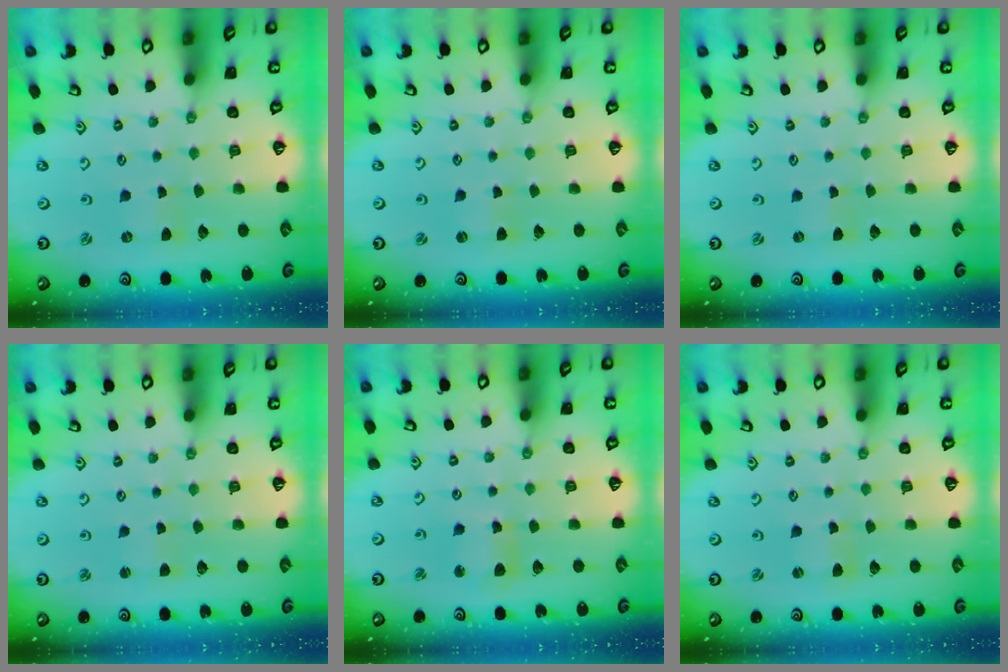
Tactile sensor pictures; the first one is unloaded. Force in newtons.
{"total": 1.0, "press": 1.0, "slide": 0.1}
{"total": 0.0}
{"total": 1.5, "press": 1.4, "slide": 0.2}
{"total": 7.3, "press": 7.3, "slide": 1.1}
{"total": 0.7, "press": 0.7, "slide": 0.2}